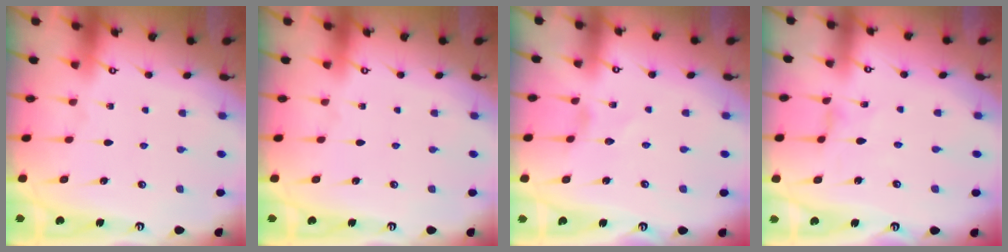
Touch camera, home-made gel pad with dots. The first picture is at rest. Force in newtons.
{"total": 0.0}
{"total": 0.0}
{"total": 0.6, "press": 0.5, "slide": 0.2}